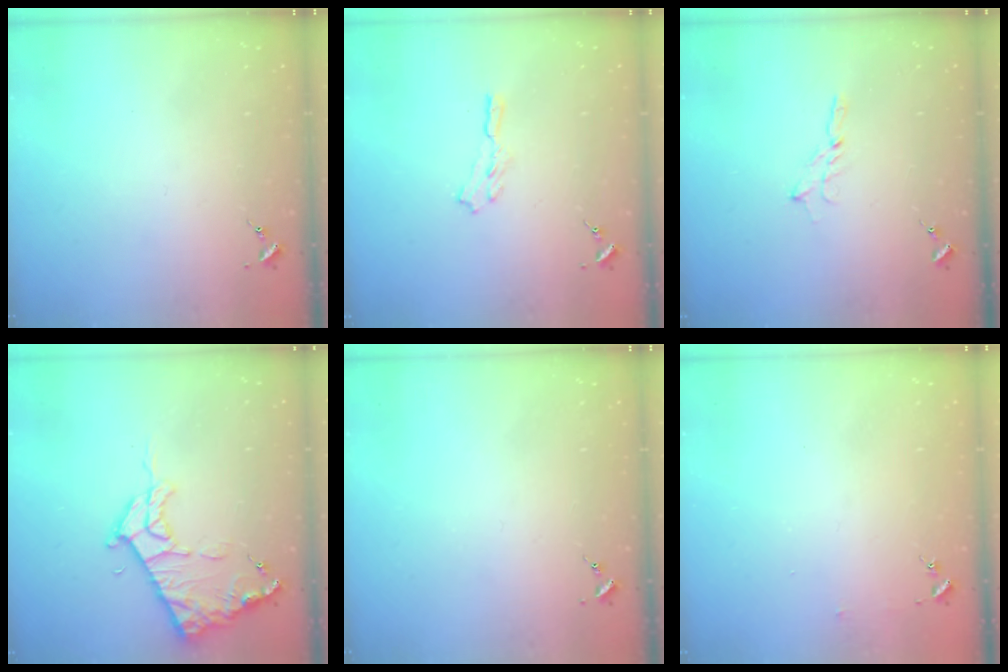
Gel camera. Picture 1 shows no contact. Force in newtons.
{"total": 3.8, "press": 3.8, "slide": 0.3}
{"total": 2.0, "press": 2.0, "slide": 0.2}
{"total": 12.0, "press": 12.0, "slide": 1.2}
{"total": 0.0}
{"total": 2.5, "press": 2.5, "slide": 0.2}